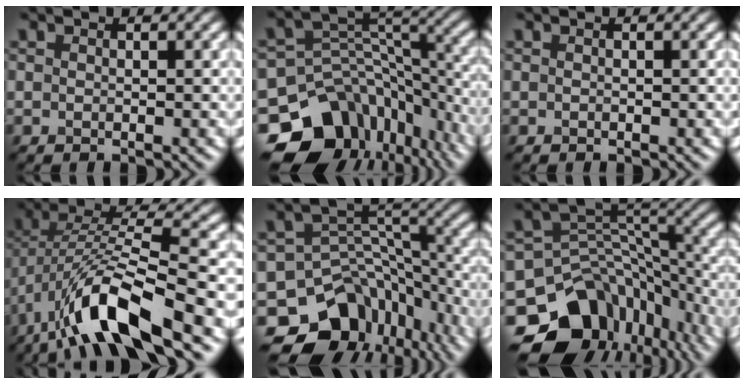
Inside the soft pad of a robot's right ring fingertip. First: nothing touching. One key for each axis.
{"total": 15.3, "fx": -9.7, "fy": 10.5, "fz": 5.4, "tx": -0.133, "ty": -0.004, "tz": -0.128}
{"total": 0.0}
{"total": 10.6, "fx": -5.6, "fy": 3.1, "fz": 8.4, "tx": -0.159, "ty": 0.012, "tz": -0.106}
{"total": 14.2, "fx": -9.3, "fy": 9.8, "fz": 4.4, "tx": -0.089, "ty": 0.003, "tz": -0.121}
{"total": 15.4, "fx": -9.1, "fy": 10.9, "fz": 6.1, "tx": -0.137, "ty": -0.003, "tz": -0.120}